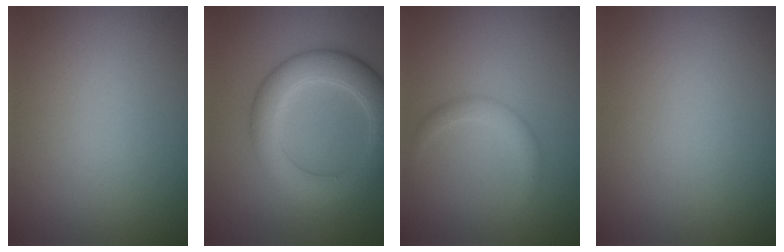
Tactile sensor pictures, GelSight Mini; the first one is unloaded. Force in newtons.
{"total": 5.9, "press": 5.9, "slide": 0.0}
{"total": 1.6, "press": 1.6, "slide": 0.1}
{"total": 0.0}